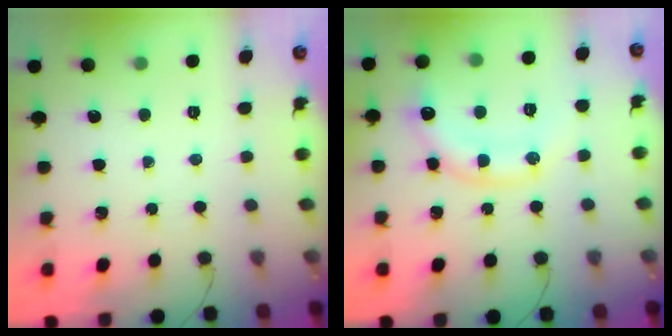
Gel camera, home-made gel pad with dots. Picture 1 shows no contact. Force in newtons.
{"total": 15.9, "press": 15.9, "slide": 1.2}